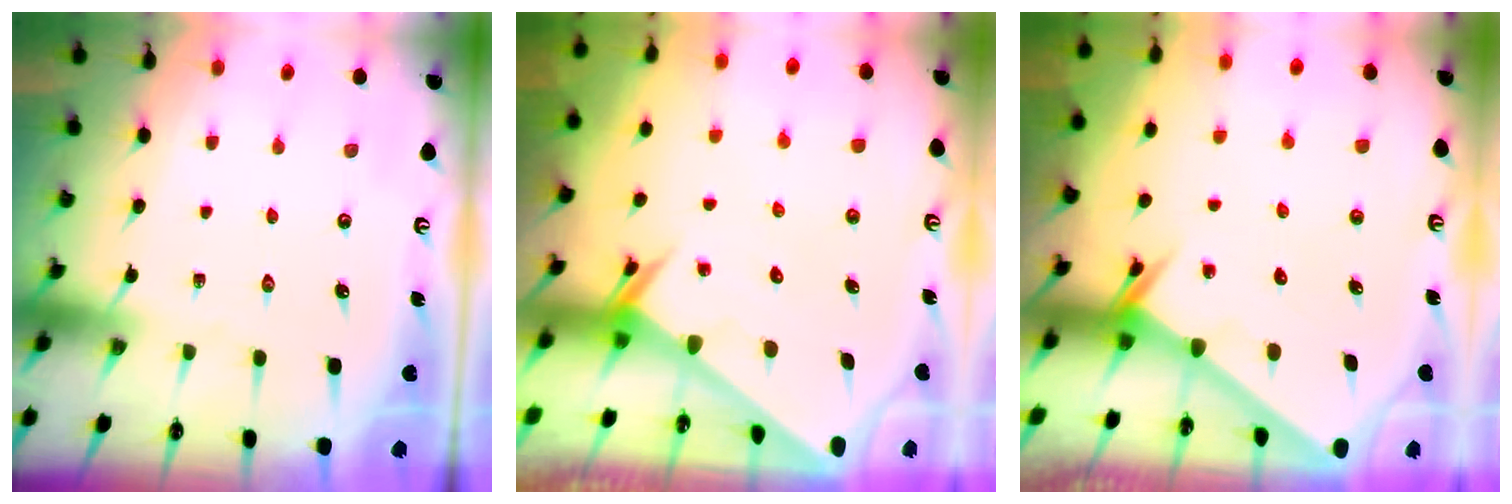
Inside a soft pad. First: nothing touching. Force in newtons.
{"total": 2.5, "press": 2.5, "slide": 0.1}
{"total": 2.6, "press": 2.6, "slide": 0.0}